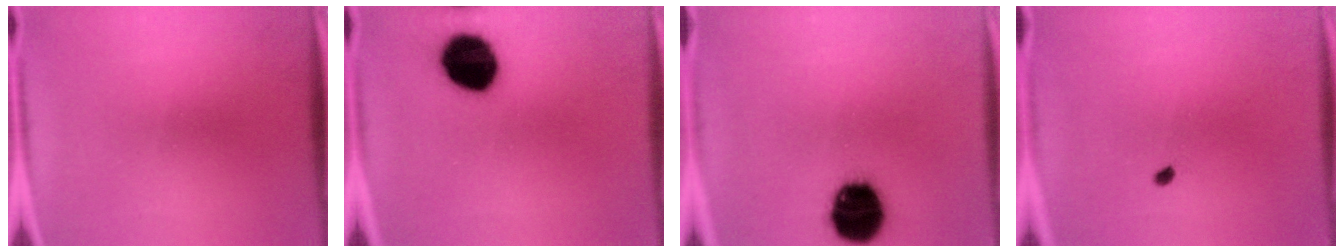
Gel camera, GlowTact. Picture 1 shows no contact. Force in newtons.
{"total": 15.5}
{"total": 15.9}
{"total": 0.8}